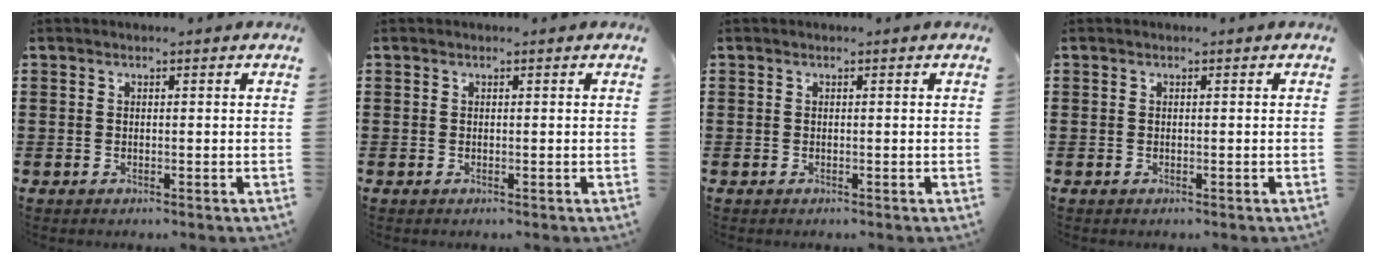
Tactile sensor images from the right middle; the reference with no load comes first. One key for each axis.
{"total": 0.0}
{"total": 0.0}
{"total": 0.0}